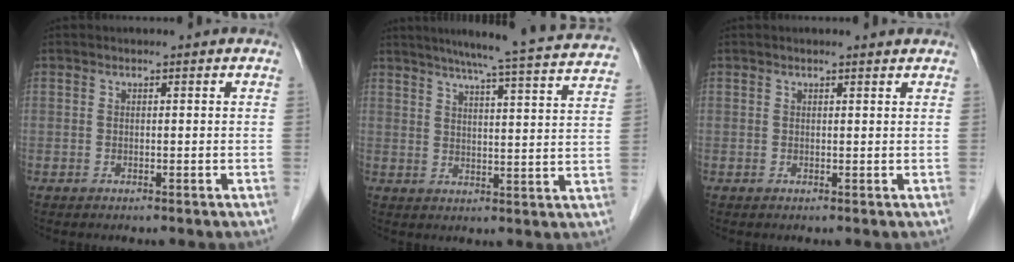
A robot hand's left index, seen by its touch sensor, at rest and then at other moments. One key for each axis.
{"total": 20.6, "fx": 18.7, "fy": -0.2, "fz": 8.7, "tx": -0.129, "ty": -0.026, "tz": 0.225}
{"total": 1.5, "fx": 1.4, "fy": 0.0, "fz": 0.5, "tx": -0.012, "ty": 0.003, "tz": 0.016}